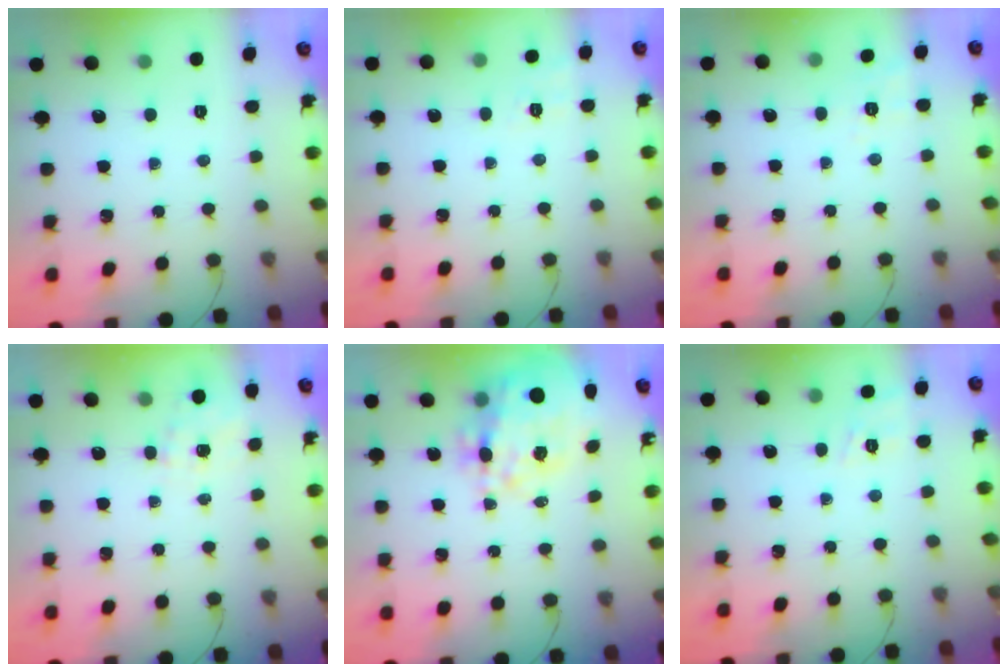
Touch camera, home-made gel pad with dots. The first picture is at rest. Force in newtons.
{"total": 5.8, "press": 5.5, "slide": 1.9}
{"total": 3.8, "press": 3.1, "slide": 2.1}
{"total": 1.4, "press": 0.8, "slide": 1.1}
{"total": 19.5, "press": 18.9, "slide": 4.9}
{"total": 3.2, "press": 2.6, "slide": 1.8}